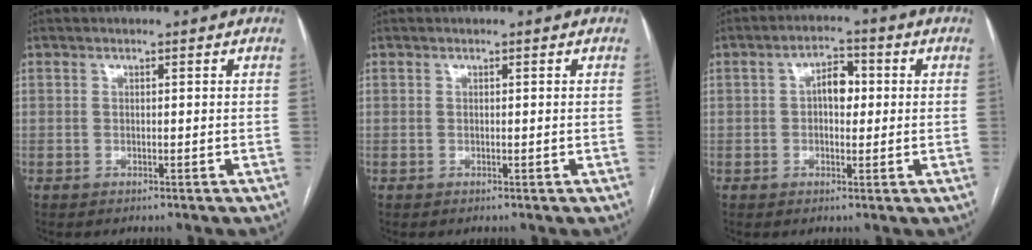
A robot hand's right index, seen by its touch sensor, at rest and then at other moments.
{"total": 0.0}
{"total": 4.5, "force": [0.3, 2.5, 3.8], "torque": [-0.064, 0.018, 0.004]}